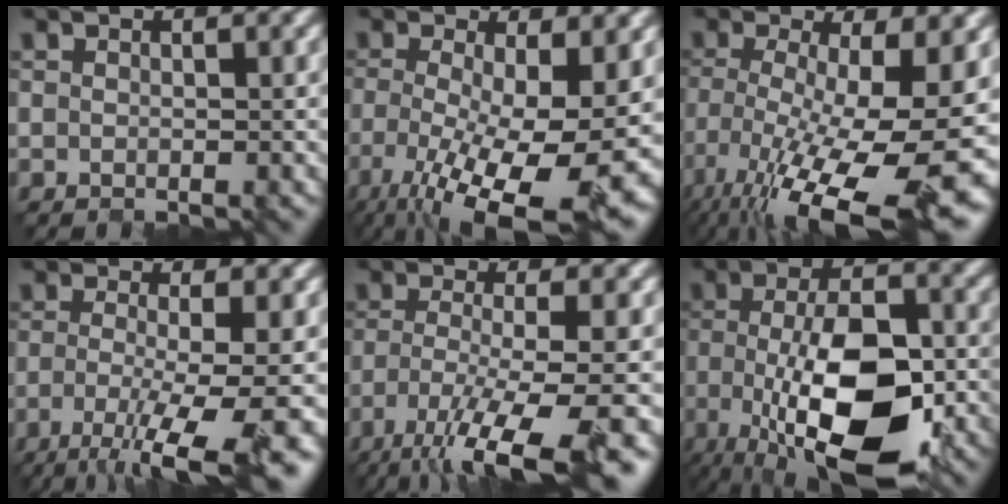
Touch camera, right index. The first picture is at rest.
{"total": 14.9, "force": [-4.8, 4.7, 13.3], "torque": [-0.209, -0.035, -0.061]}
{"total": 17.0, "force": [-7.2, 5.2, 14.5], "torque": [-0.249, -0.027, -0.100]}
{"total": 9.5, "force": [-3.4, 2.4, 8.6], "torque": [-0.125, -0.017, -0.054]}
{"total": 11.2, "force": [-6.4, 2.5, 8.8], "torque": [-0.154, -0.022, -0.108]}
{"total": 13.1, "force": [-3.8, 5.3, 11.3], "torque": [-0.187, -0.016, -0.063]}